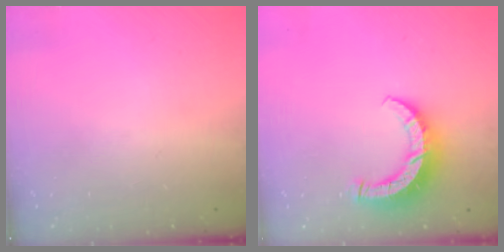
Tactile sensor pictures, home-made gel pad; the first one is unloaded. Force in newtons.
{"total": 9.0, "press": 8.9, "slide": 1.0}